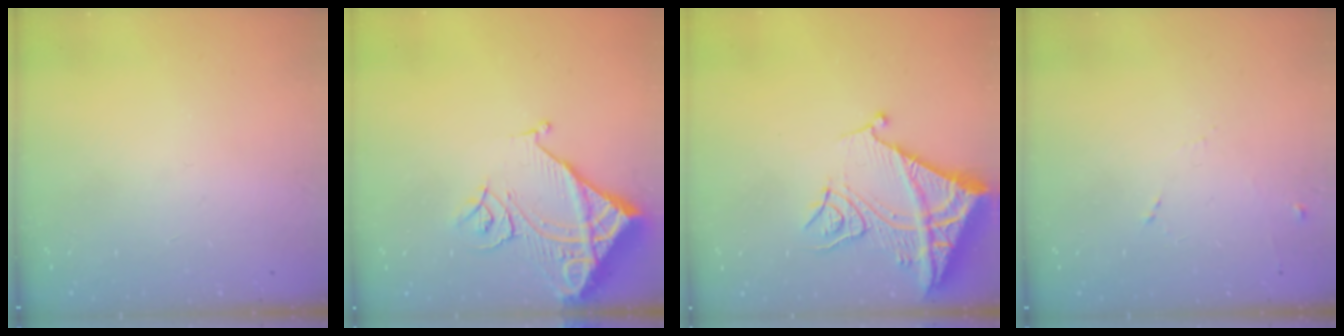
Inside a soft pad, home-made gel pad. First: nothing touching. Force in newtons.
{"total": 12.1, "press": 12.0, "slide": 1.6}
{"total": 13.8, "press": 13.7, "slide": 1.4}
{"total": 5.4, "press": 5.3, "slide": 0.9}